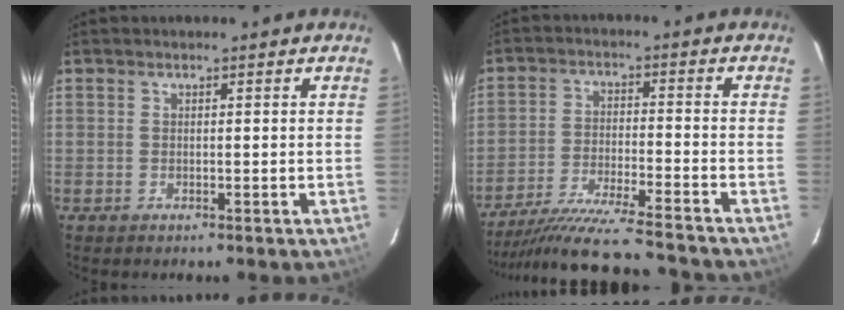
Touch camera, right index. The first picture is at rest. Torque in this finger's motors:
{"motor_torque": [1.17, -0.97, 0.46, 0.12]}